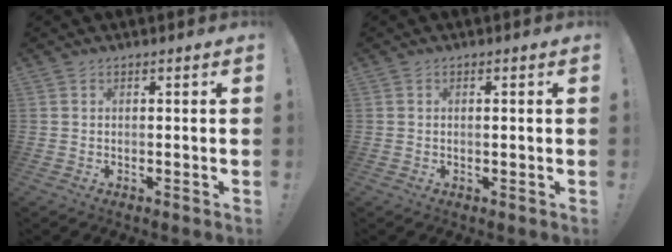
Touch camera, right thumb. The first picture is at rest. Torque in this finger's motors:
{"motor_torque": [-0.24, -0.07, -0.16, 0.12, 0.07]}